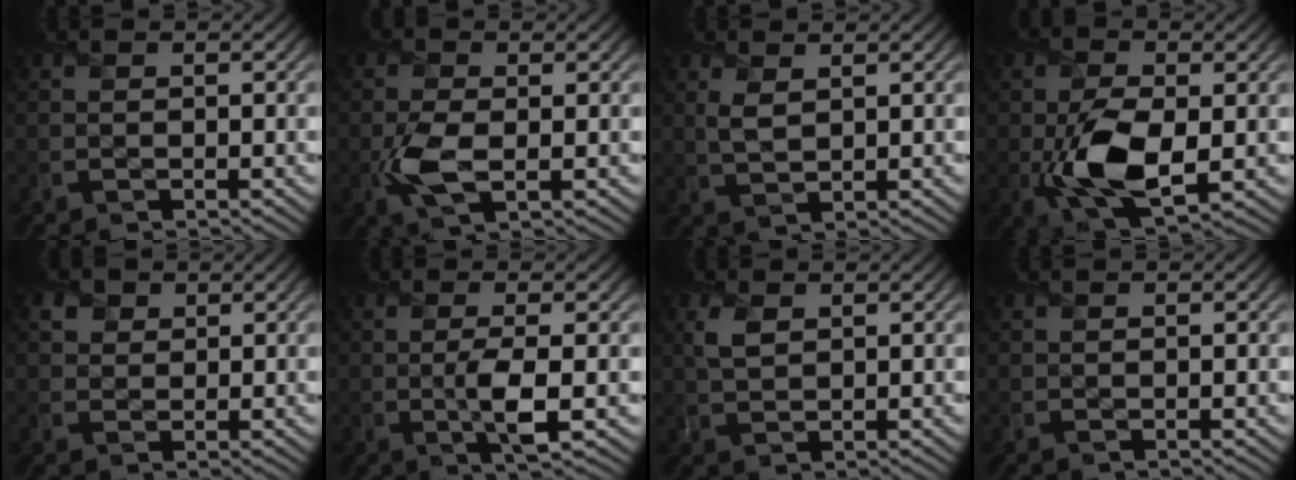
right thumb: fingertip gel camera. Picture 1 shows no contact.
{"total": 4.8, "force": [-1.0, 2.4, 4.0], "torque": [-0.097, -0.006, -0.022]}
{"total": 2.6, "force": [1.3, 1.2, 2.0], "torque": [-0.054, -0.001, 0.029]}
{"total": 9.5, "force": [-1.6, 5.2, 7.8], "torque": [-0.173, -0.018, -0.025]}
{"total": 2.0, "force": [1.2, 1.6, 0.2], "torque": [-0.009, -0.001, 0.023]}
{"total": 3.5, "force": [-0.4, 0.6, 3.4], "torque": [-0.066, -0.003, -0.009]}
{"total": 2.6, "force": [1.2, 1.3, 1.9], "torque": [-0.051, 0.002, 0.027]}
{"total": 0.0}